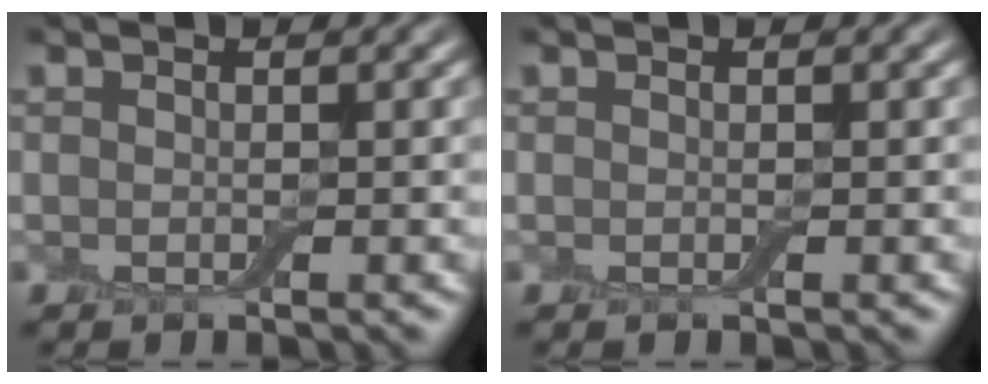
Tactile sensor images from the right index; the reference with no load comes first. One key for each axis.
{"total": 0.0}